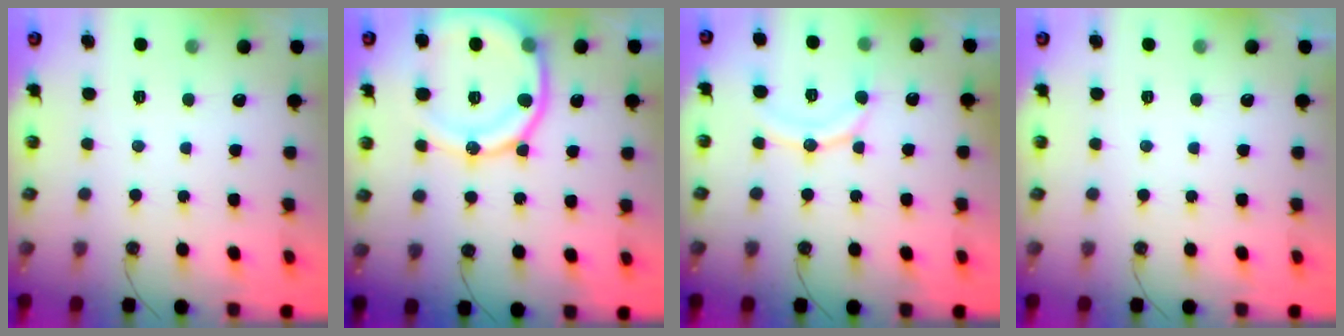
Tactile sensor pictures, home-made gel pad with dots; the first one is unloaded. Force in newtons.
{"total": 18.5, "press": 18.4, "slide": 1.9}
{"total": 10.5, "press": 10.5, "slide": 1.1}
{"total": 0.0}